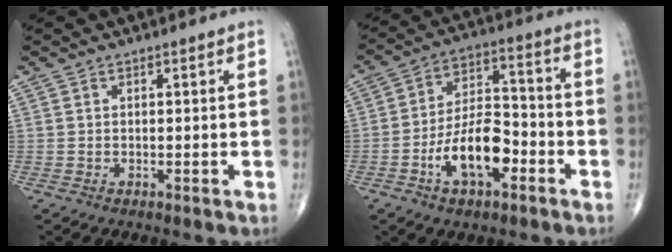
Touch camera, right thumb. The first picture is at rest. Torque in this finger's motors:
{"motor_torque": [2.13, 1.72, 1.36, -0.83, 0.13]}